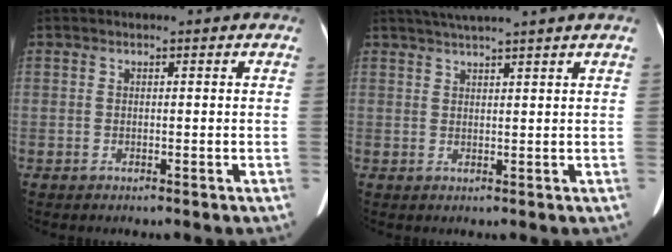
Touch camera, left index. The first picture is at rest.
{"total": 6.6, "force": [5.4, -1.4, 3.4], "torque": [-0.051, 0.024, 0.076]}